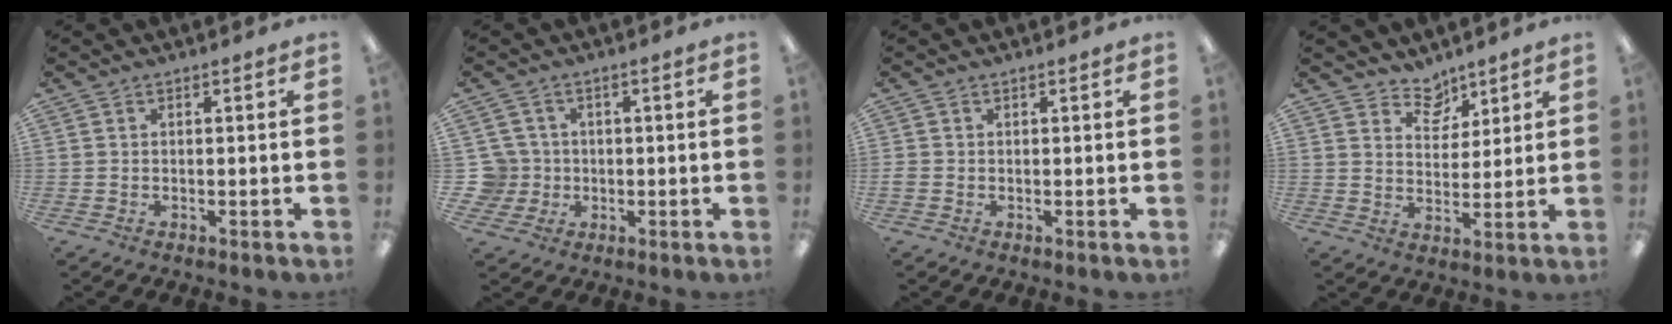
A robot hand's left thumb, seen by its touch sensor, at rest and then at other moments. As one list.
[{"total": 6.5, "force": [0.1, 6.4, 1.5], "torque": [-0.056, 0.008, 0.005]}, {"total": 0.8, "force": [-0.1, 0.7, 0.4], "torque": [-0.005, 0.003, -0.003]}, {"total": 6.6, "force": [5.5, 3.6, 0.8], "torque": [-0.008, -0.038, 0.100]}]